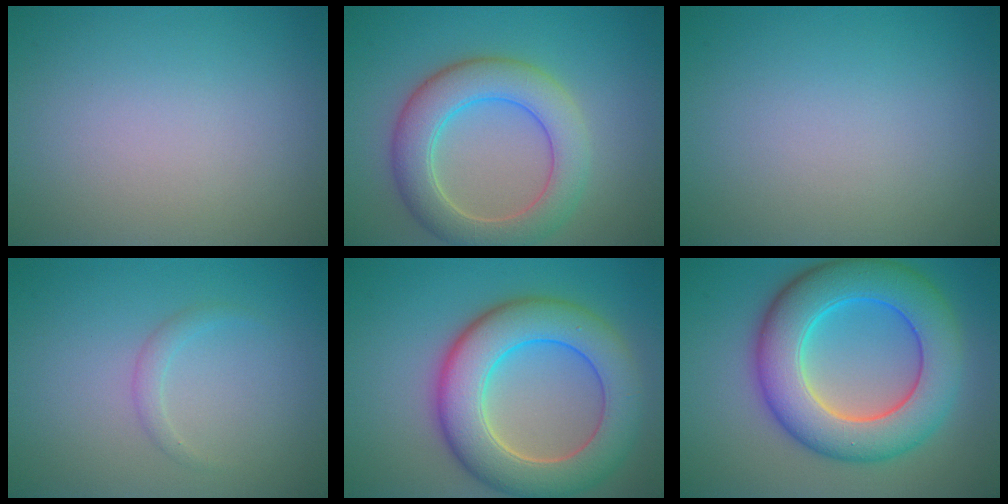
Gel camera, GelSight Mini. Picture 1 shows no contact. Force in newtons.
{"total": 6.4, "press": 6.4, "slide": 0.6}
{"total": 0.0}
{"total": 1.1, "press": 1.1, "slide": 0.0}
{"total": 9.3, "press": 9.3, "slide": 0.8}
{"total": 10.2, "press": 10.2, "slide": 0.2}